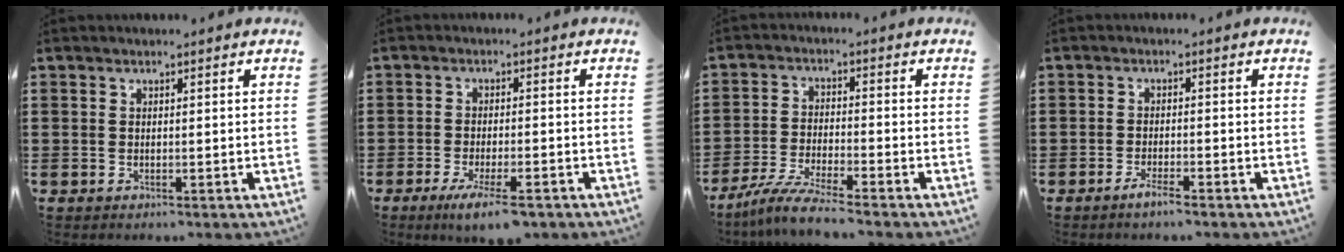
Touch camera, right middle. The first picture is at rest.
{"total": 5.4, "force": [-3.5, 1.0, 3.9], "torque": [-0.074, -0.007, -0.063]}
{"total": 6.0, "force": [-5.4, -0.4, 2.7], "torque": [-0.062, -0.018, -0.106]}
{"total": 2.2, "force": [-1.7, 0.2, 1.3], "torque": [-0.022, 0.001, -0.032]}